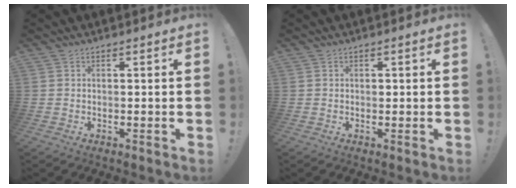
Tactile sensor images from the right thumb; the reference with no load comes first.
{"total": 0.5, "force": [0.1, 0.5, 0.1], "torque": [0.003, 0.000, 0.000]}